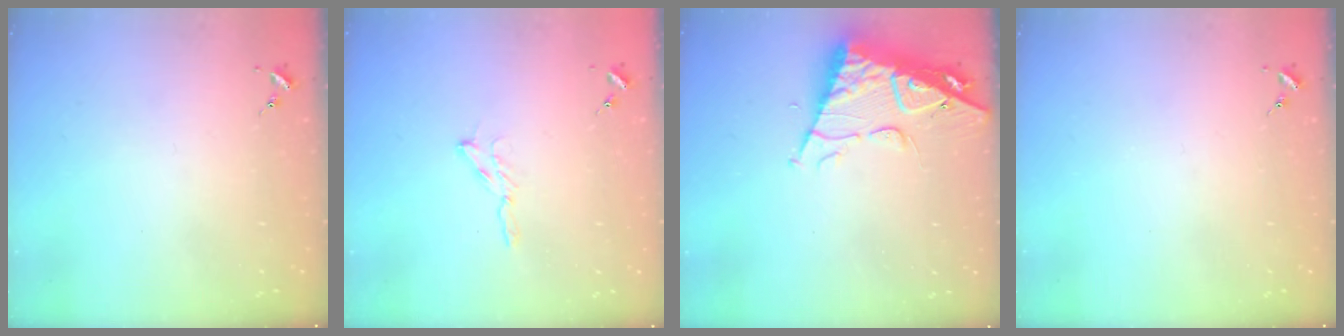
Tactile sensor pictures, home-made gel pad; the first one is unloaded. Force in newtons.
{"total": 5.2, "press": 5.2, "slide": 0.5}
{"total": 12.4, "press": 12.3, "slide": 1.3}
{"total": 0.0}